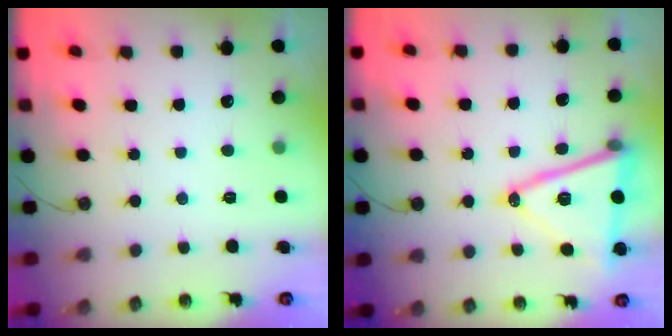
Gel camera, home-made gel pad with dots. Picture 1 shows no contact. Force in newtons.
{"total": 16.5, "press": 16.0, "slide": 4.1}